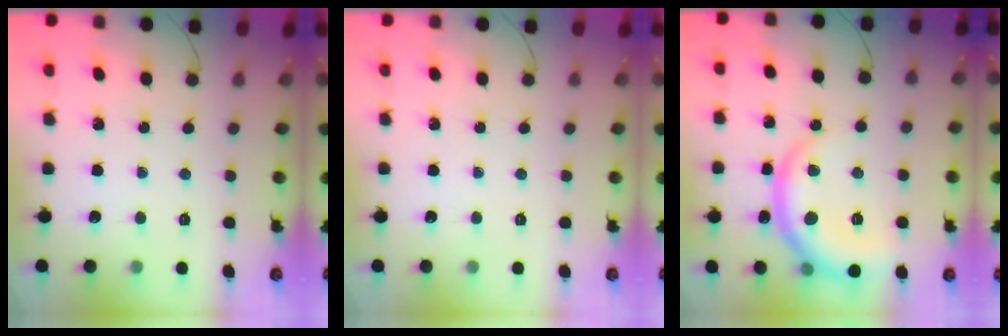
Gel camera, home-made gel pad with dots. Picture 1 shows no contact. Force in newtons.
{"total": 0.0}
{"total": 12.8, "press": 12.8, "slide": 0.5}